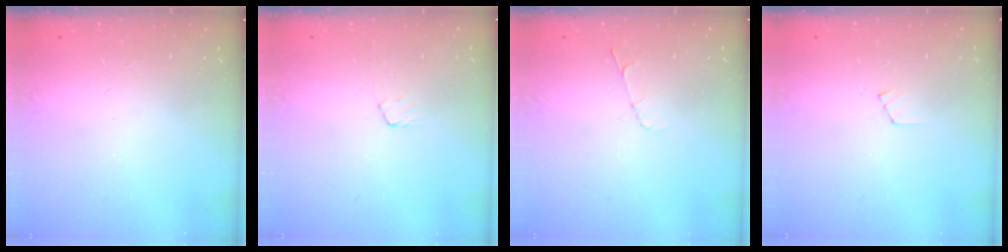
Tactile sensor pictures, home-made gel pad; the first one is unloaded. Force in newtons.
{"total": 3.5, "press": 3.5, "slide": 0.3}
{"total": 3.5, "press": 3.4, "slide": 0.4}
{"total": 3.8, "press": 3.8, "slide": 0.3}